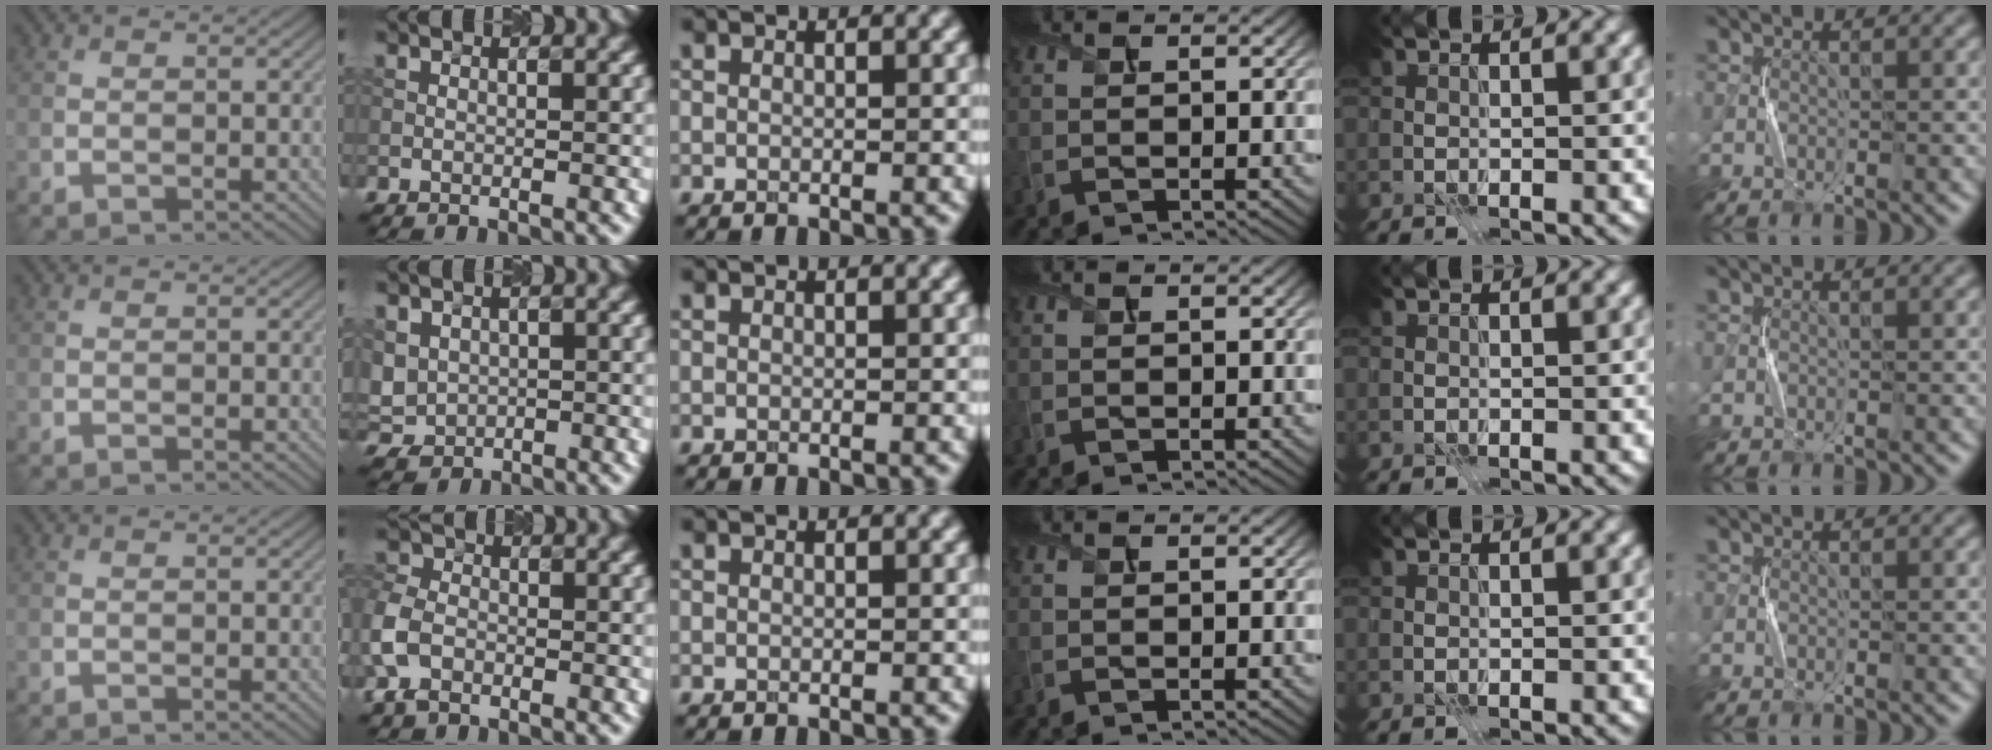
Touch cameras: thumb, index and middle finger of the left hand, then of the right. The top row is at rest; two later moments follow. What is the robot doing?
{"motion": "press", "object": "toy piano key"}